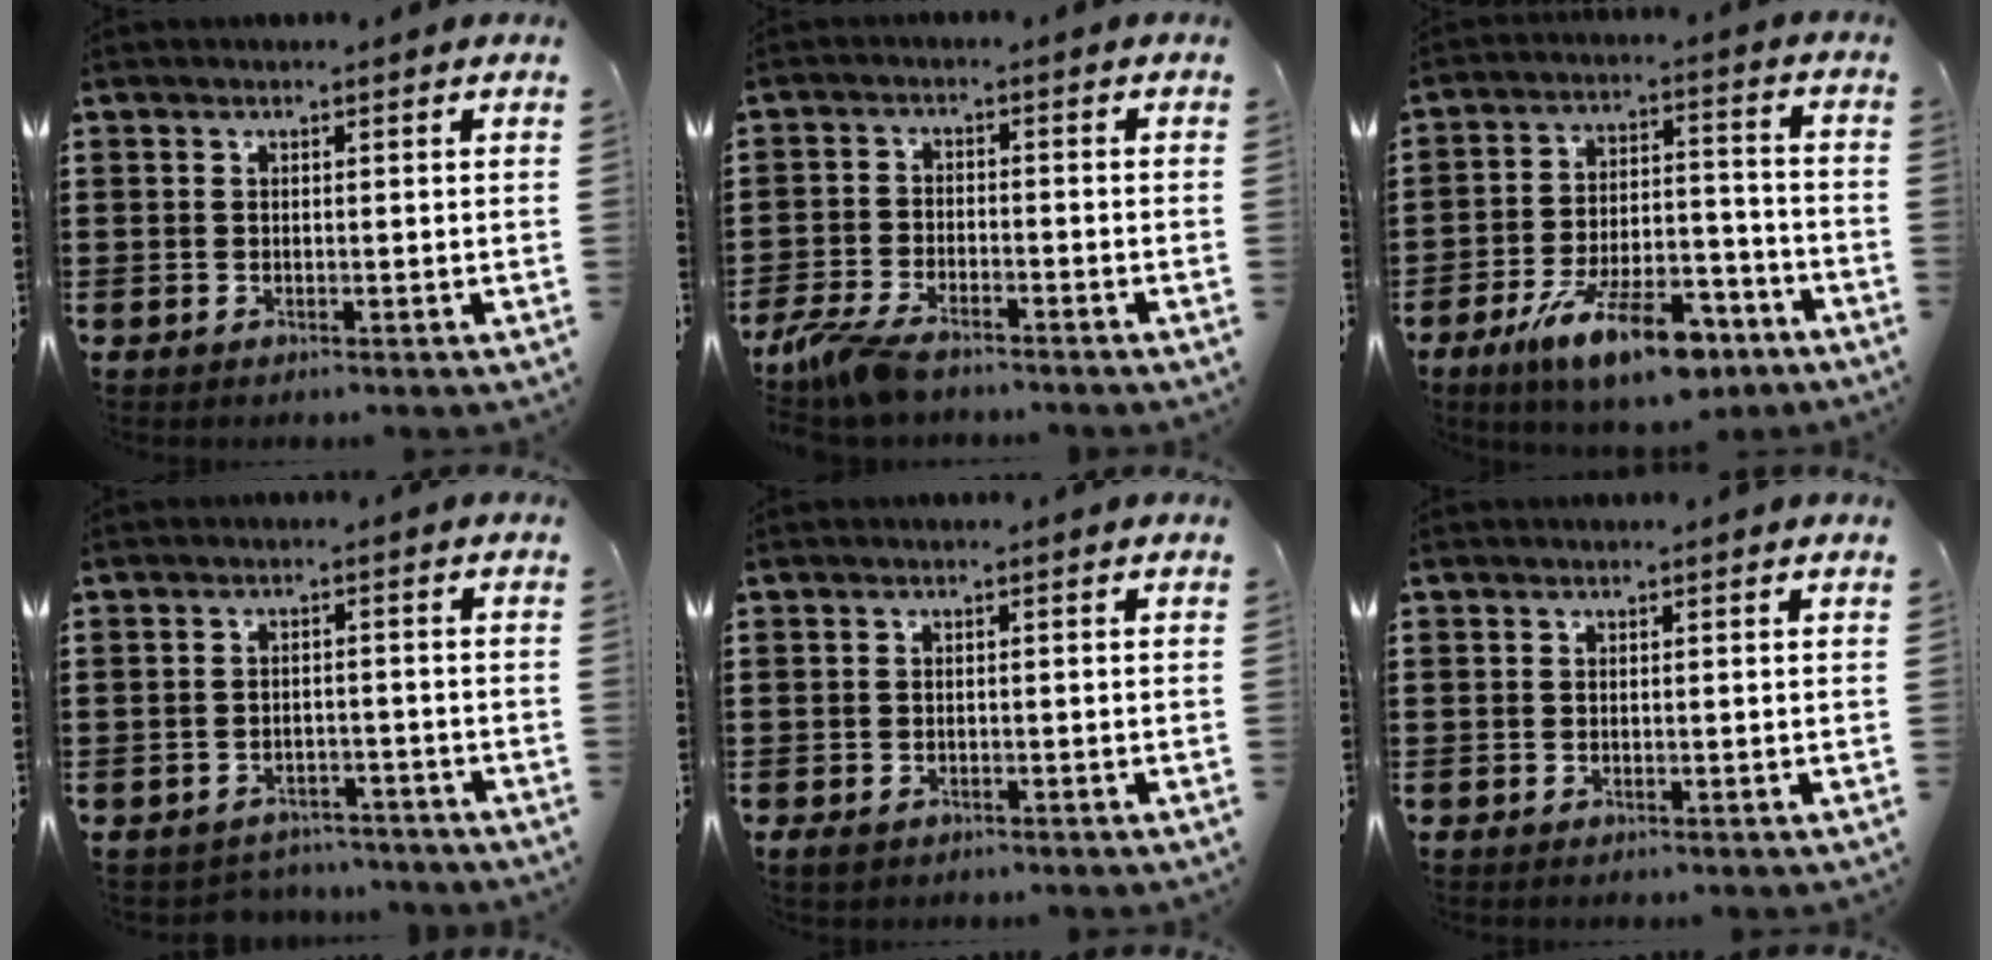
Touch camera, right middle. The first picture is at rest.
{"total": 5.3, "force": [-4.4, 1.3, 2.7], "torque": [-0.080, -0.011, -0.090]}
{"total": 12.9, "force": [-8.9, 3.7, 8.6], "torque": [-0.152, 0.031, -0.159]}
{"total": 2.7, "force": [-2.6, 0.5, -0.2], "torque": [-0.006, -0.001, -0.058]}
{"total": 0.8, "force": [-0.6, 0.3, 0.4], "torque": [-0.010, -0.004, -0.012]}
{"total": 0.0}